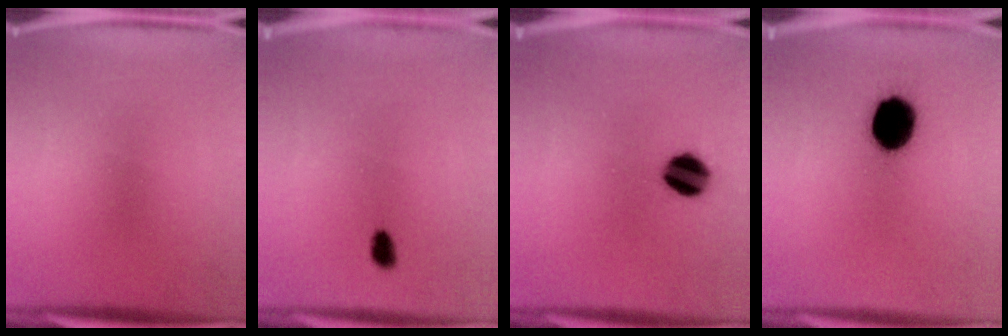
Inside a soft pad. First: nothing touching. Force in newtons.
{"total": 2.2}
{"total": 8.3}
{"total": 13.9}